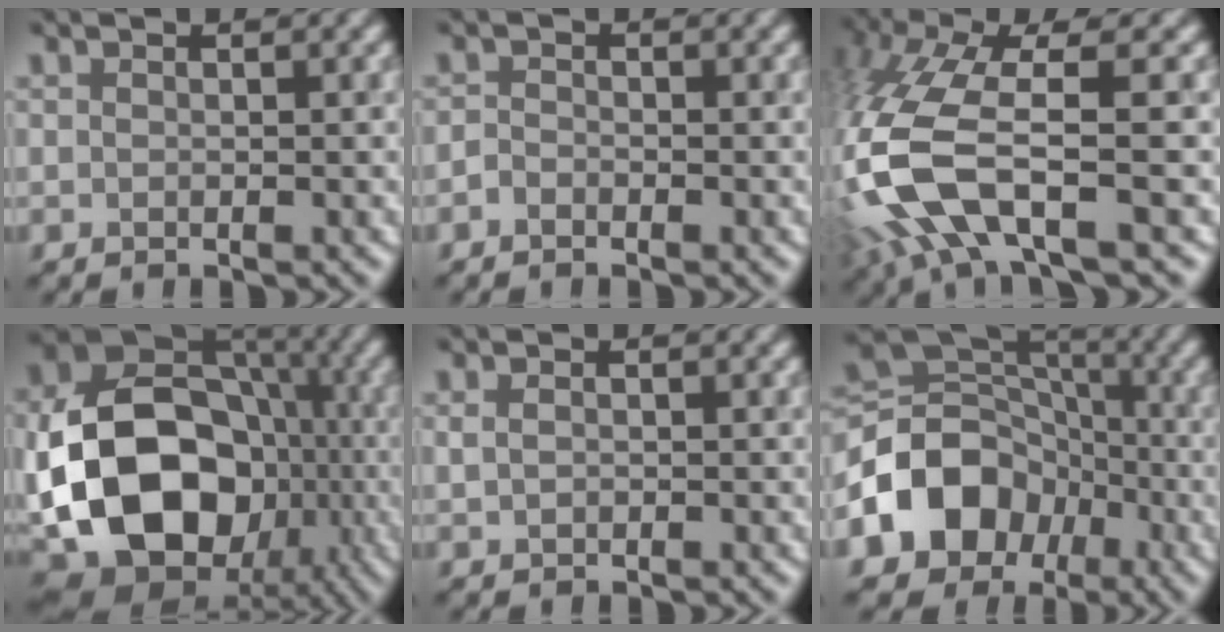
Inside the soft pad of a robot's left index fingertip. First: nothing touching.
{"total": 0.7, "force": [-0.7, 0.2, 0.0], "torque": [-0.001, 0.000, -0.017]}
{"total": 11.2, "force": [-3.2, 4.0, 9.9], "torque": [-0.231, -0.014, -0.060]}
{"total": 17.3, "force": [-3.8, 12.6, 11.3], "torque": [-0.206, -0.023, -0.055]}
{"total": 0.8, "force": [0.3, 0.5, 0.5], "torque": [-0.011, 0.000, 0.007]}
{"total": 9.2, "force": [-3.5, 7.4, 4.2], "torque": [-0.061, 0.004, -0.073]}